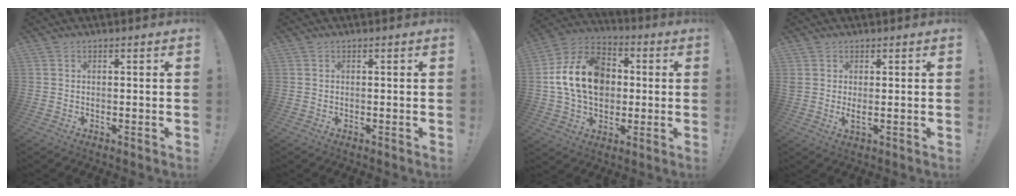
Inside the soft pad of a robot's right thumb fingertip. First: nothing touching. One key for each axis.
{"total": 0.0}
{"total": 18.8, "fx": 2.0, "fy": 14.0, "fz": 12.4, "tx": -0.207, "ty": 0.011, "tz": 0.042}
{"total": 2.8, "fx": 1.0, "fy": 0.5, "fz": 2.5, "tx": -0.027, "ty": -0.012, "tz": 0.015}